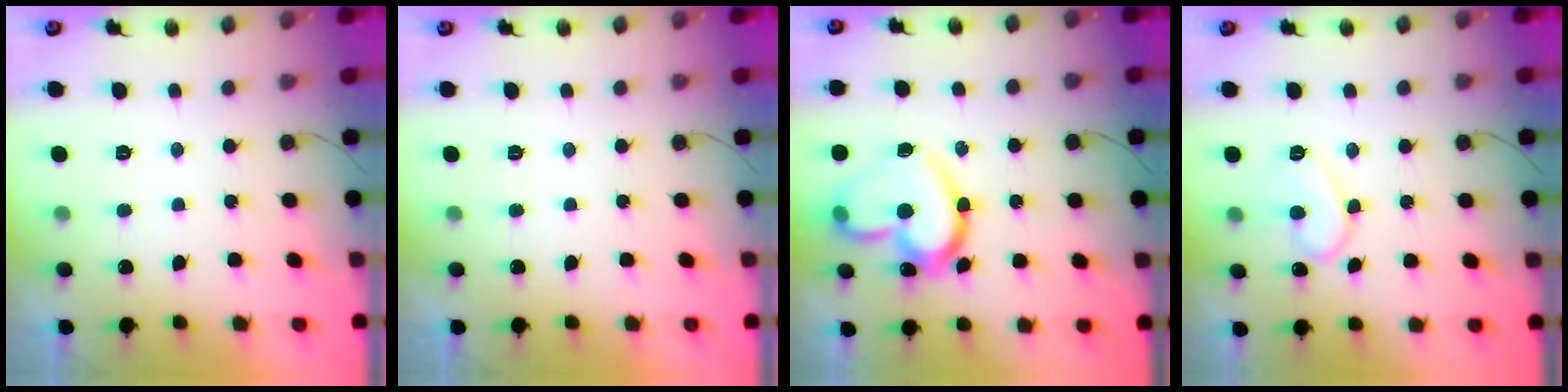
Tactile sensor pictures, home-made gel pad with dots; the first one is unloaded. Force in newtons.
{"total": 0.0}
{"total": 19.5, "press": 19.5, "slide": 1.5}
{"total": 10.0, "press": 9.9, "slide": 1.0}